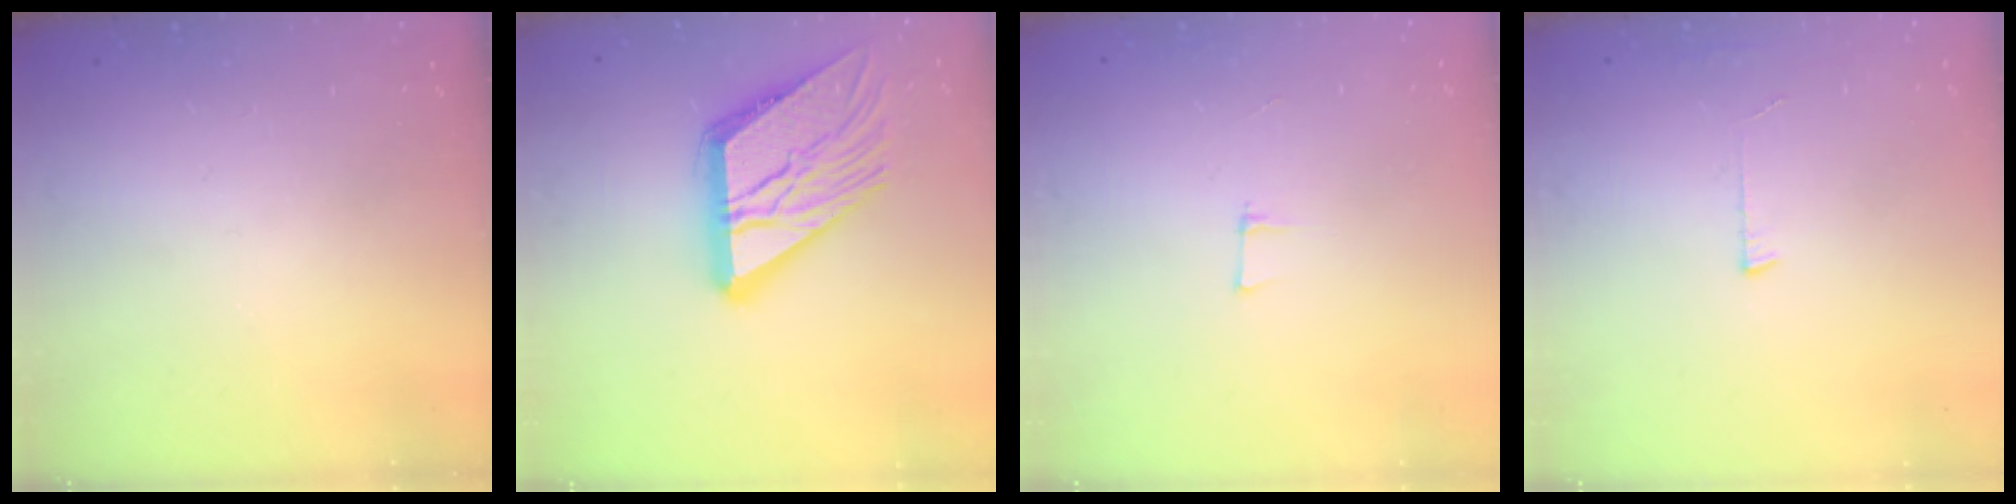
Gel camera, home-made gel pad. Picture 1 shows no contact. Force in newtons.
{"total": 19.0, "press": 18.9, "slide": 2.0}
{"total": 5.8, "press": 5.1, "slide": 2.8}
{"total": 3.0, "press": 3.0, "slide": 0.3}